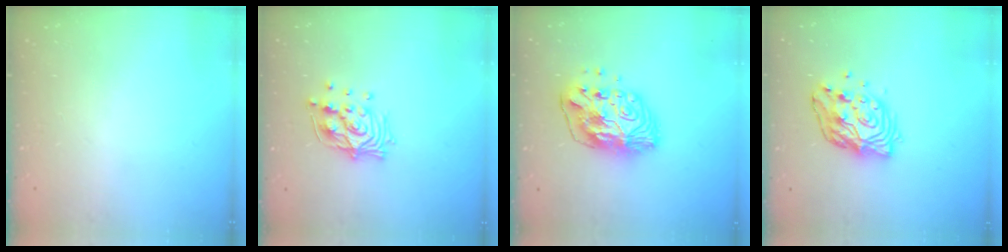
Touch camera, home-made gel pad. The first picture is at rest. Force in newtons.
{"total": 12.7, "press": 12.7, "slide": 1.3}
{"total": 13.7, "press": 13.7, "slide": 1.0}
{"total": 14.0, "press": 13.9, "slide": 1.7}